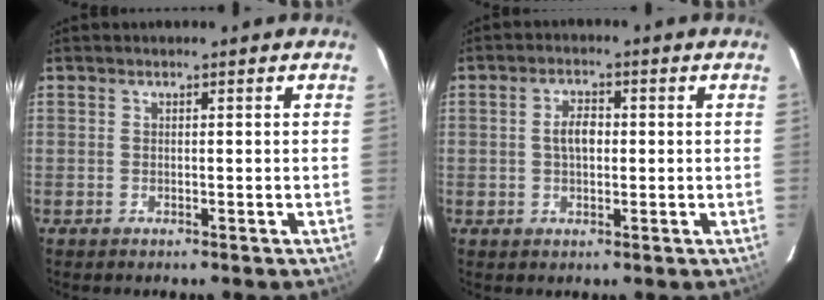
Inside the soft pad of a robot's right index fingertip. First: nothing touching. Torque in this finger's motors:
{"motor_torque": [0.10, -0.07, 0.08, 0.06]}